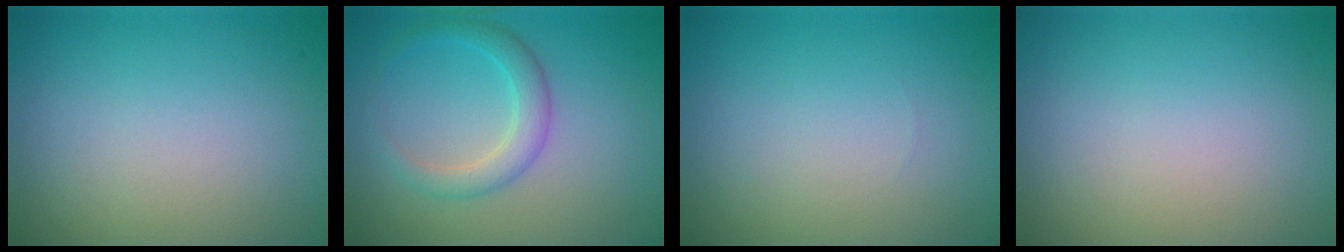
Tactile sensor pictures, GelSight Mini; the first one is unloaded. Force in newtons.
{"total": 2.8, "press": 2.7, "slide": 0.2}
{"total": 0.0}
{"total": 0.0}